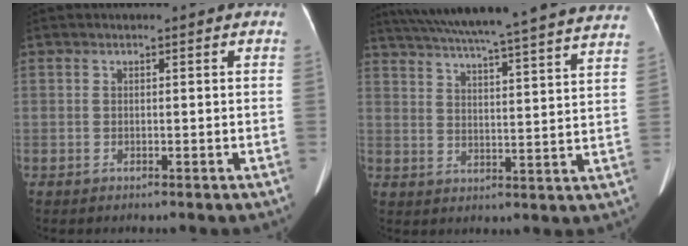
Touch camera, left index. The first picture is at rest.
{"total": 32.1, "force": [29.1, 0.9, 13.5], "torque": [-0.226, -0.036, 0.365]}